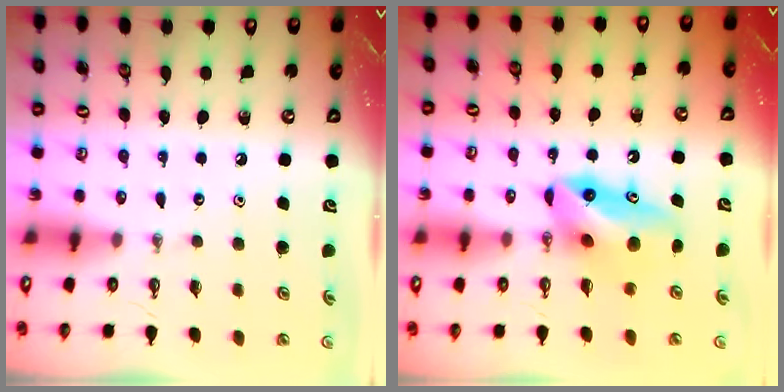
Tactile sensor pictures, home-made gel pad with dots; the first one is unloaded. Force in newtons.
{"total": 9.3, "press": 8.4, "slide": 4.0}